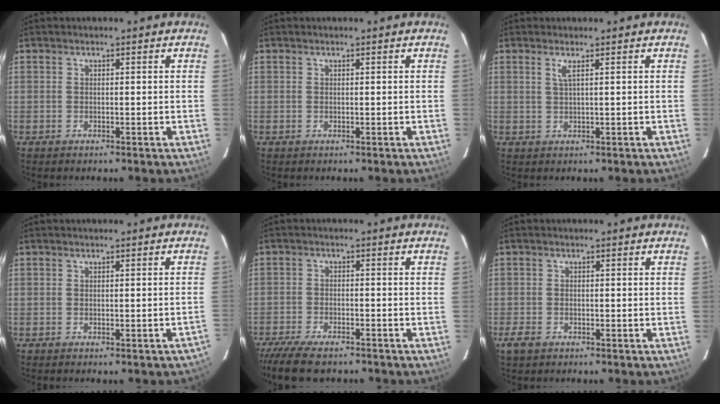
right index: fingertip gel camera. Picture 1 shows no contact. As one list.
[{"total": 0.0}, {"total": 1.4, "force": [0.6, -0.4, 1.3], "torque": [-0.025, 0.000, 0.012]}, {"total": 2.3, "force": [-2.0, 0.3, 1.2], "torque": [-0.018, -0.003, -0.025]}, {"total": 9.5, "force": [-8.1, 2.5, 4.3], "torque": [-0.110, -0.031, -0.142]}, {"total": 2.6, "force": [-1.7, 1.7, 1.1], "torque": [-0.025, -0.003, -0.031]}]